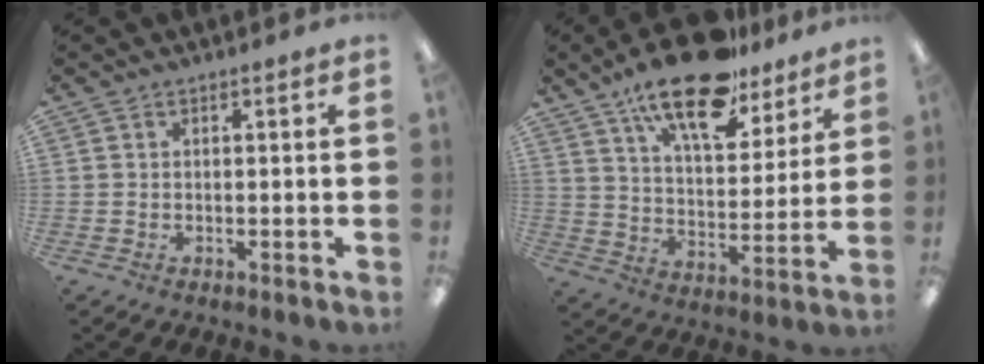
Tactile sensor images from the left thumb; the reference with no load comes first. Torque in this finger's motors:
{"motor_torque": [0.43, 0.31, 1.34, -1.43, 0.21]}